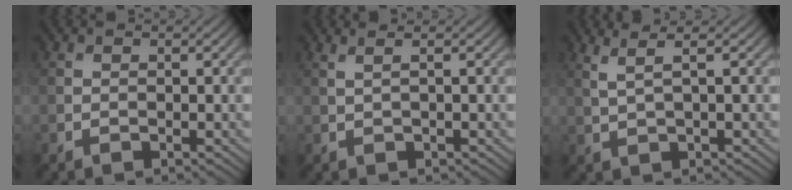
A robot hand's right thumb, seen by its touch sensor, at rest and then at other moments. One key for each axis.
{"total": 1.9, "fx": 0.7, "fy": 0.5, "fz": 1.7, "tx": -0.022, "ty": 0.007, "tz": -0.005}
{"total": 2.8, "fx": 1.2, "fy": 0.5, "fz": 2.5, "tx": -0.047, "ty": 0.010, "tz": 0.028}